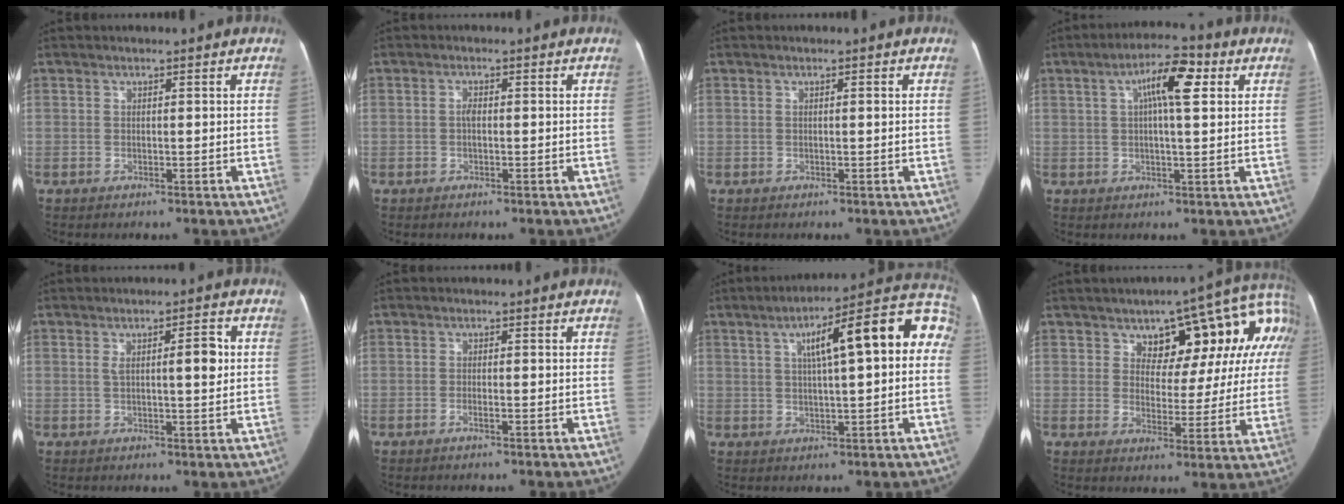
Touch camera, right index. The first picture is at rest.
{"total": 1.3, "force": [-0.1, 0.5, 1.1], "torque": [-0.022, 0.003, -0.004]}
{"total": 0.9, "force": [0.2, 0.1, 0.9], "torque": [-0.016, 0.005, 0.004]}
{"total": 8.1, "force": [2.6, 1.6, 7.5], "torque": [-0.129, 0.022, 0.039]}
{"total": 5.0, "force": [0.9, 1.0, 4.9], "torque": [-0.075, 0.008, 0.013]}
{"total": 0.8, "force": [-0.6, -0.1, 0.5], "torque": [-0.009, -0.004, -0.014]}
{"total": 16.3, "force": [3.9, 3.7, 15.4], "torque": [-0.205, 0.054, 0.048]}
{"total": 13.3, "force": [6.1, 6.9, 9.6], "torque": [-0.106, 0.034, 0.073]}